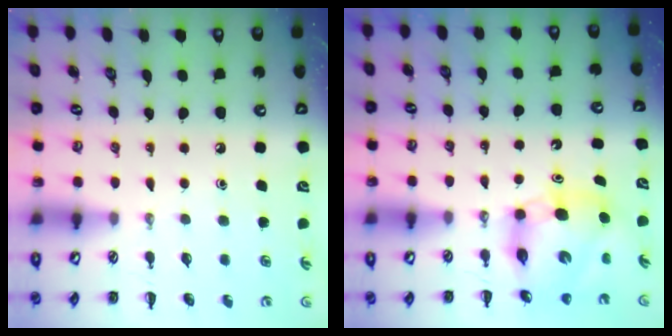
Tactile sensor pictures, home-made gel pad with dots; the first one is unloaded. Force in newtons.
{"total": 9.4, "press": 9.0, "slide": 2.7}